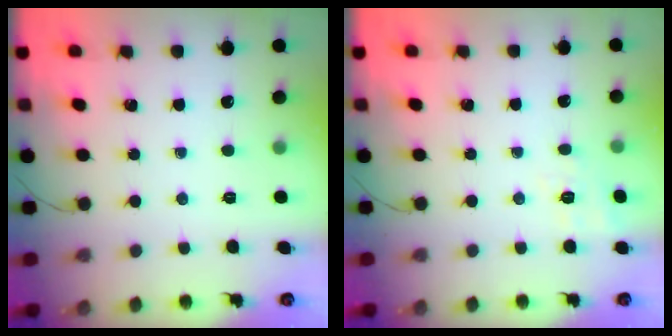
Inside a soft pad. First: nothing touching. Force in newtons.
{"total": 8.9, "press": 8.7, "slide": 2.0}